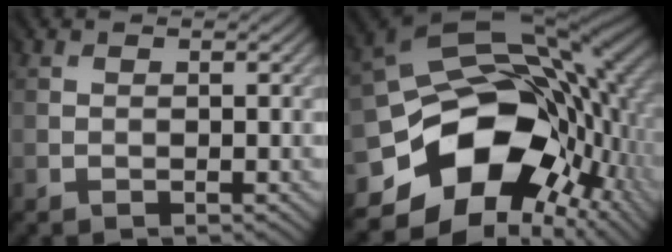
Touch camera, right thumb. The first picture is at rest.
{"total": 17.5, "force": [-4.0, 12.6, 11.5], "torque": [-0.217, -0.039, -0.053]}